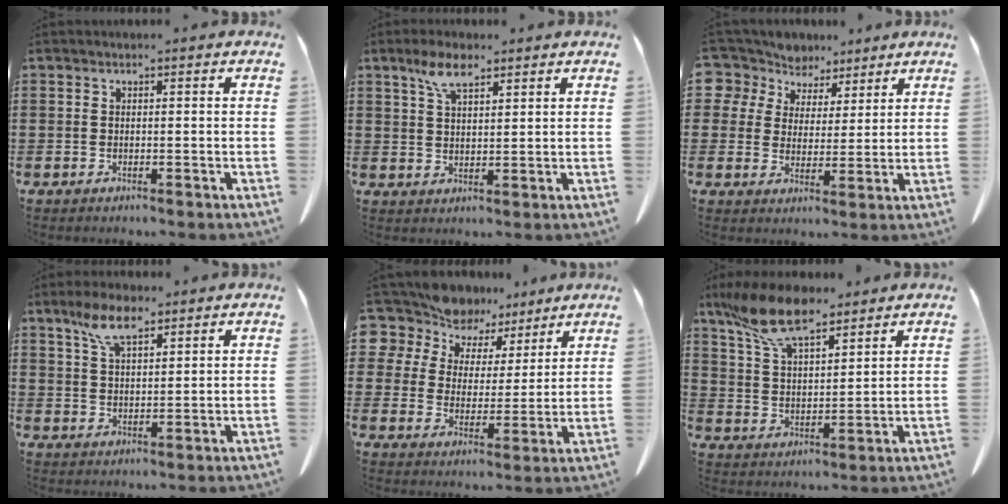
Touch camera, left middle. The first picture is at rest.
{"total": 5.5, "force": [3.4, 2.0, 3.8], "torque": [-0.083, 0.004, 0.063]}
{"total": 6.5, "force": [5.2, 3.9, -0.1], "torque": [-0.039, -0.021, 0.097]}
{"total": 6.8, "force": [4.4, 2.3, 4.6], "torque": [-0.101, 0.003, 0.081]}
{"total": 8.5, "force": [7.5, 3.9, 0.4], "torque": [-0.054, -0.048, 0.142]}
{"total": 11.2, "force": [8.4, 3.7, 6.3], "torque": [-0.145, -0.015, 0.159]}